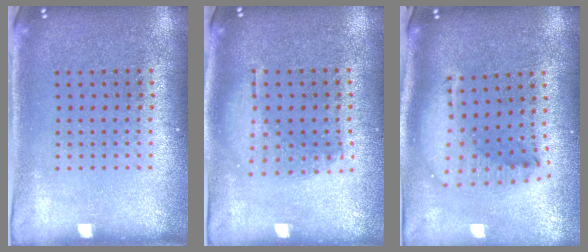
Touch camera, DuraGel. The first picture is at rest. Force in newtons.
{"total": 1.2, "press": 1.1, "slide": 0.4}
{"total": 2.2, "press": 1.7, "slide": 1.4}